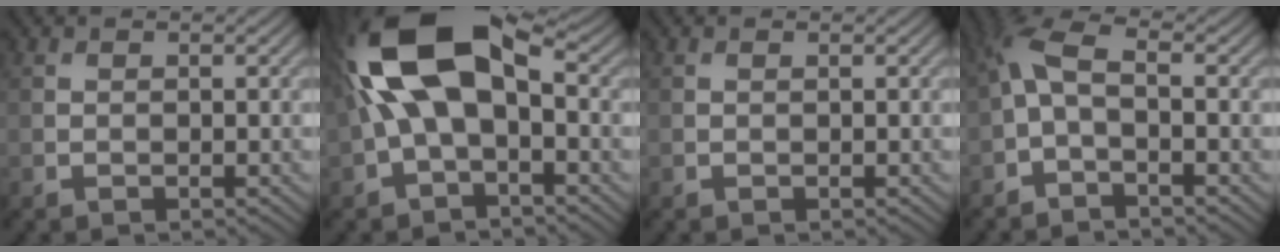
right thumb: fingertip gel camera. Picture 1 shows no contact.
{"total": 13.9, "force": [1.4, 7.3, 11.7], "torque": [-0.241, 0.024, 0.012]}
{"total": 0.0}
{"total": 4.8, "force": [-1.0, 2.0, 4.2], "torque": [-0.099, 0.014, -0.030]}